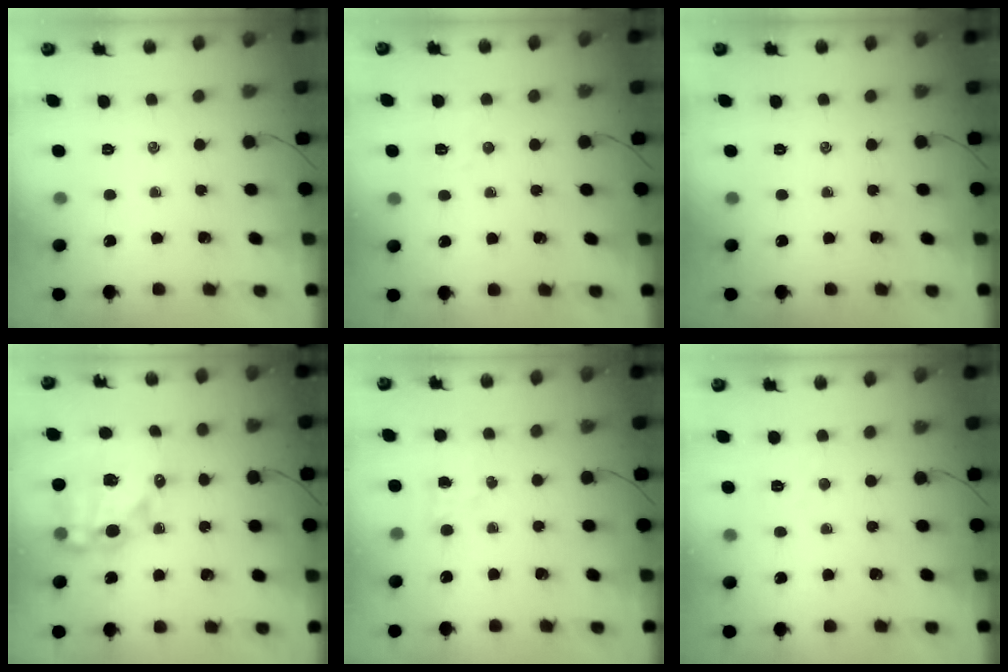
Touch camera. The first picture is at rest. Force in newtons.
{"total": 3.0, "press": 2.8, "slide": 0.8}
{"total": 0.0}
{"total": 16.4, "press": 16.1, "slide": 3.3}
{"total": 2.5, "press": 2.3, "slide": 0.8}
{"total": 3.8, "press": 3.6, "slide": 1.0}